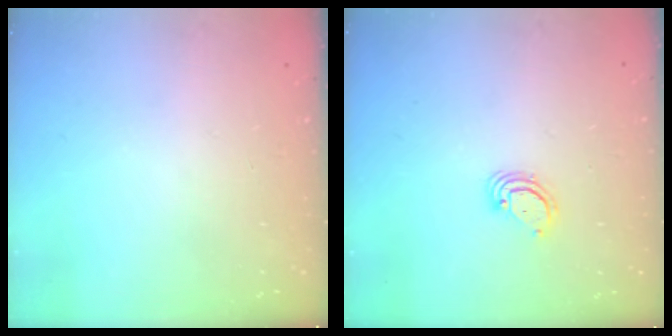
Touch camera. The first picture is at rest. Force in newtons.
{"total": 2.9, "press": 2.9, "slide": 0.2}